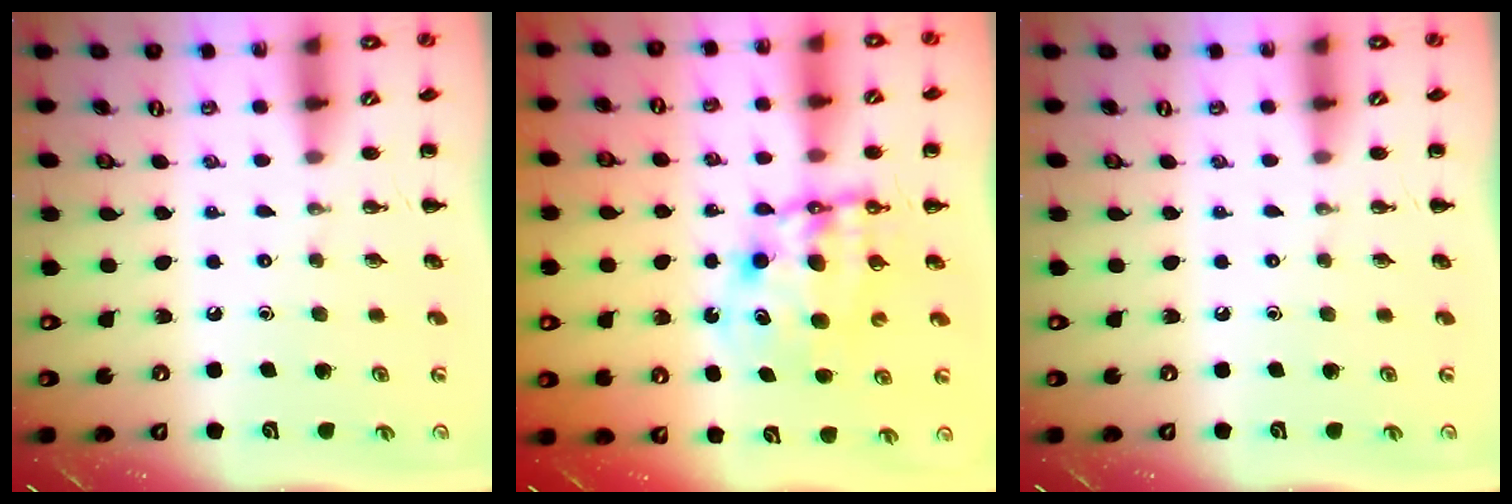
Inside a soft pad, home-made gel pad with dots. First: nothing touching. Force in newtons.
{"total": 9.6, "press": 9.2, "slide": 2.8}
{"total": 0.0}